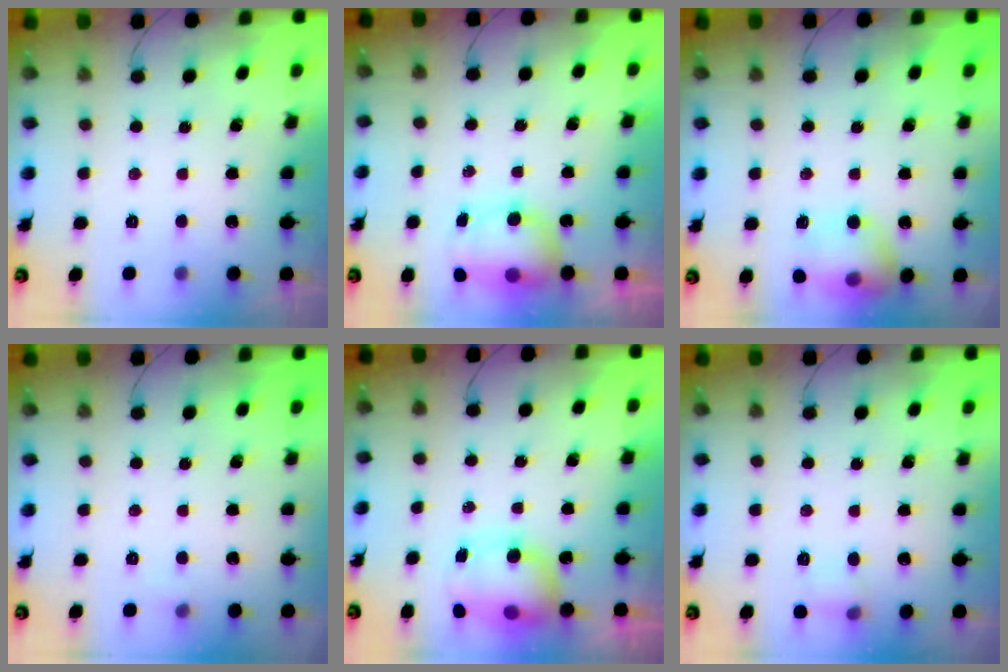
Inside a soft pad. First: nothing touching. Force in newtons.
{"total": 7.6, "press": 7.2, "slide": 2.3}
{"total": 13.8, "press": 13.7, "slide": 2.0}
{"total": 3.9, "press": 2.7, "slide": 2.8}
{"total": 8.7, "press": 8.6, "slide": 1.6}
{"total": 6.2, "press": 5.9, "slide": 2.0}